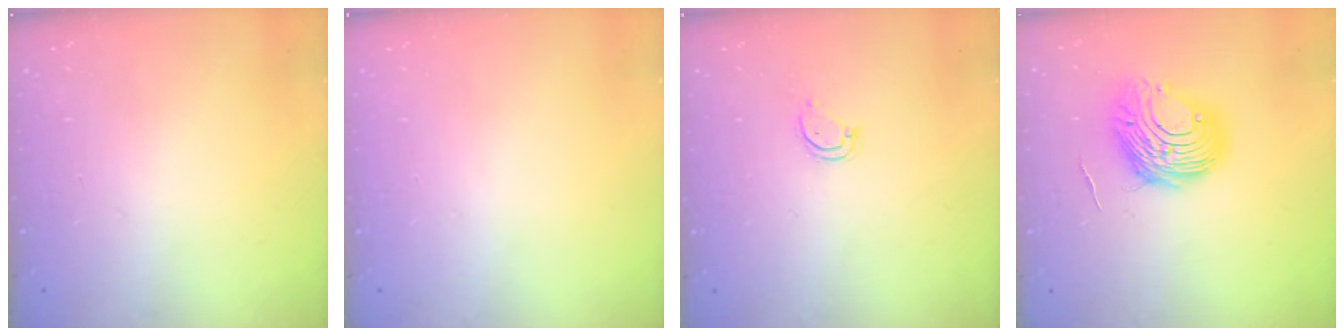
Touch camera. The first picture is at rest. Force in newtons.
{"total": 0.0}
{"total": 3.5, "press": 3.5, "slide": 0.4}
{"total": 9.6, "press": 9.6, "slide": 0.8}